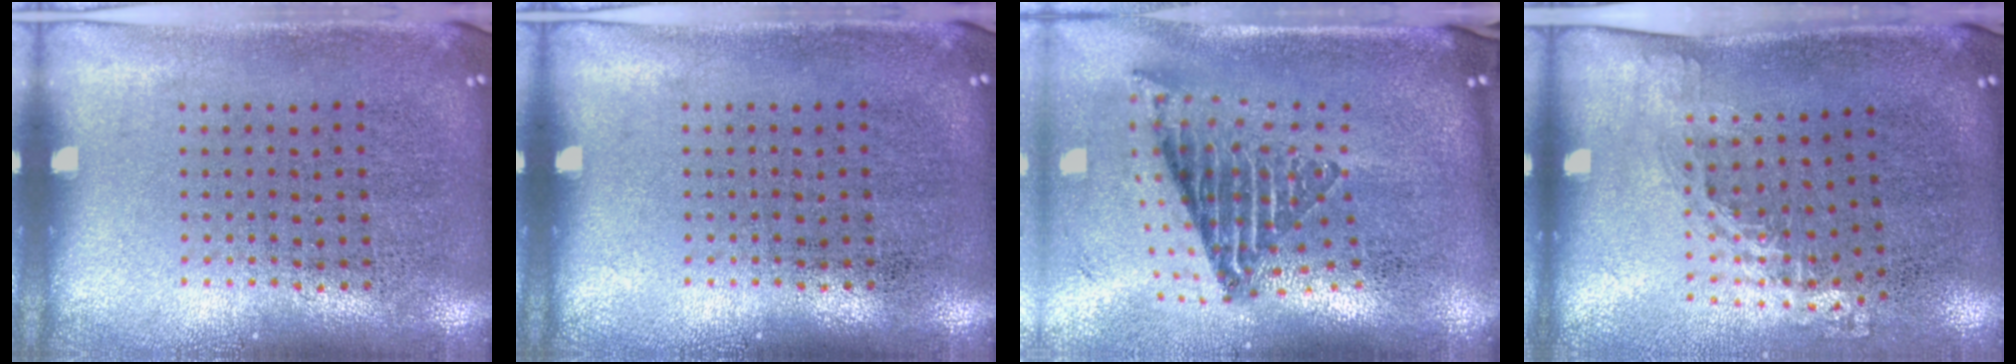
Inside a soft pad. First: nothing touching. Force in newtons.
{"total": 0.0}
{"total": 2.5, "press": 1.6, "slide": 1.9}
{"total": 1.3, "press": 0.9, "slide": 0.9}